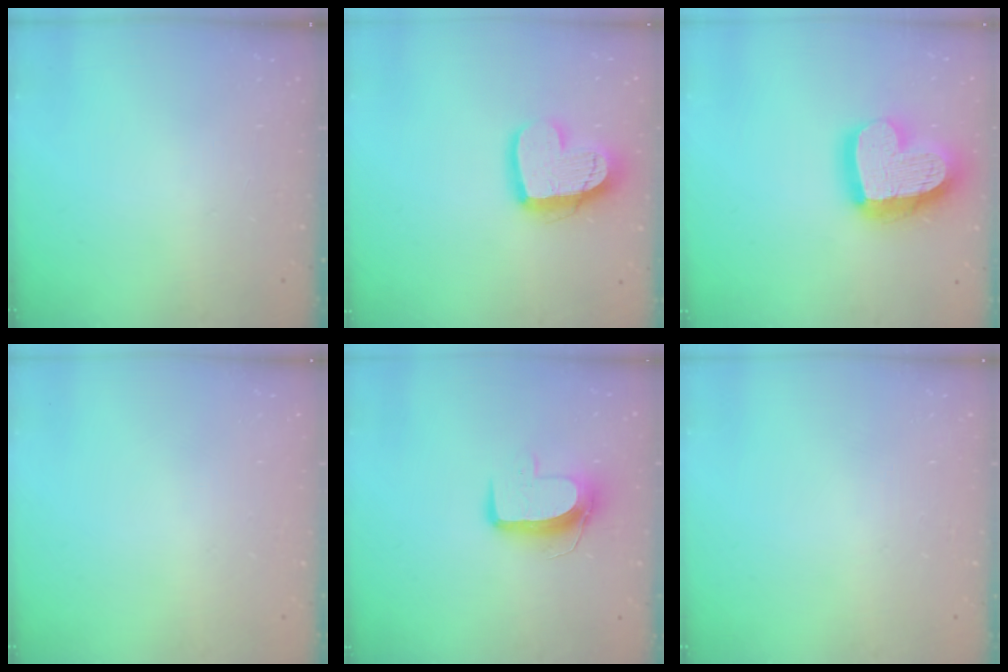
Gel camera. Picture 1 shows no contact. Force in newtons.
{"total": 15.3, "press": 15.2, "slide": 1.3}
{"total": 21.5, "press": 21.4, "slide": 2.1}
{"total": 0.0}
{"total": 9.7, "press": 9.7, "slide": 0.6}
{"total": 0.0}